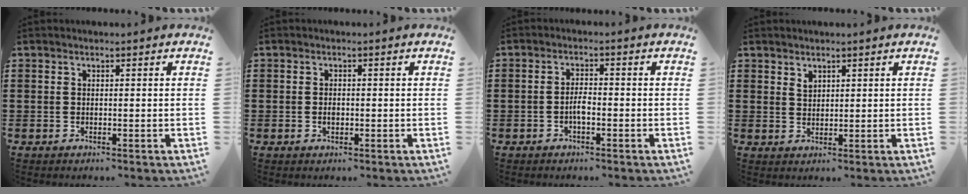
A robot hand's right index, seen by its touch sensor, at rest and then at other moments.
{"total": 1.3, "force": [-0.3, 0.7, 1.1], "torque": [-0.021, 0.001, -0.006]}
{"total": 2.6, "force": [-1.0, 0.8, 2.3], "torque": [-0.050, 0.001, -0.021]}
{"total": 1.6, "force": [1.3, 0.8, 0.4], "torque": [-0.008, 0.003, 0.024]}